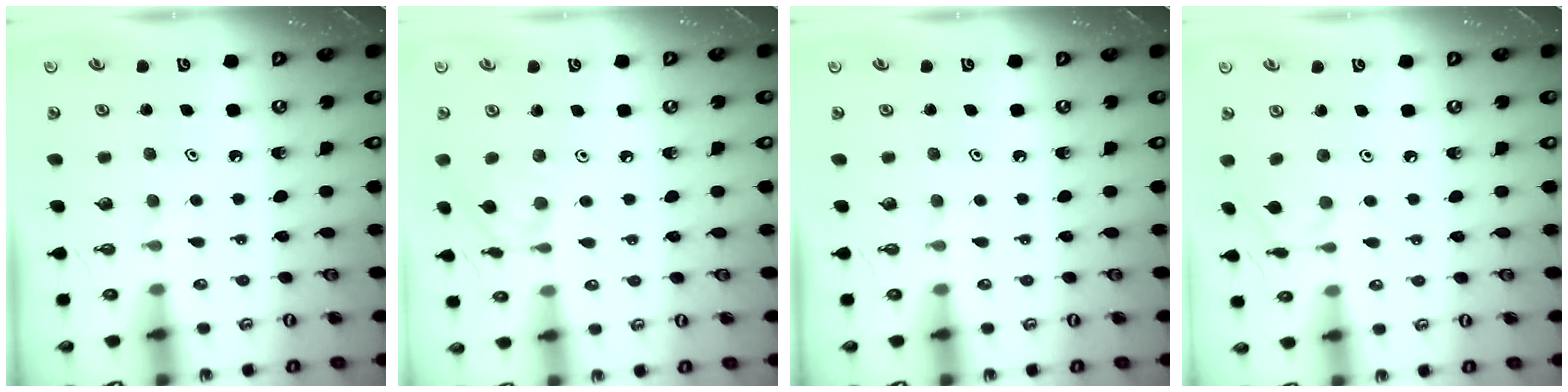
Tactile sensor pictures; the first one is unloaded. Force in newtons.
{"total": 6.8, "press": 6.8, "slide": 0.3}
{"total": 0.0}
{"total": 2.1, "press": 2.1, "slide": 0.3}